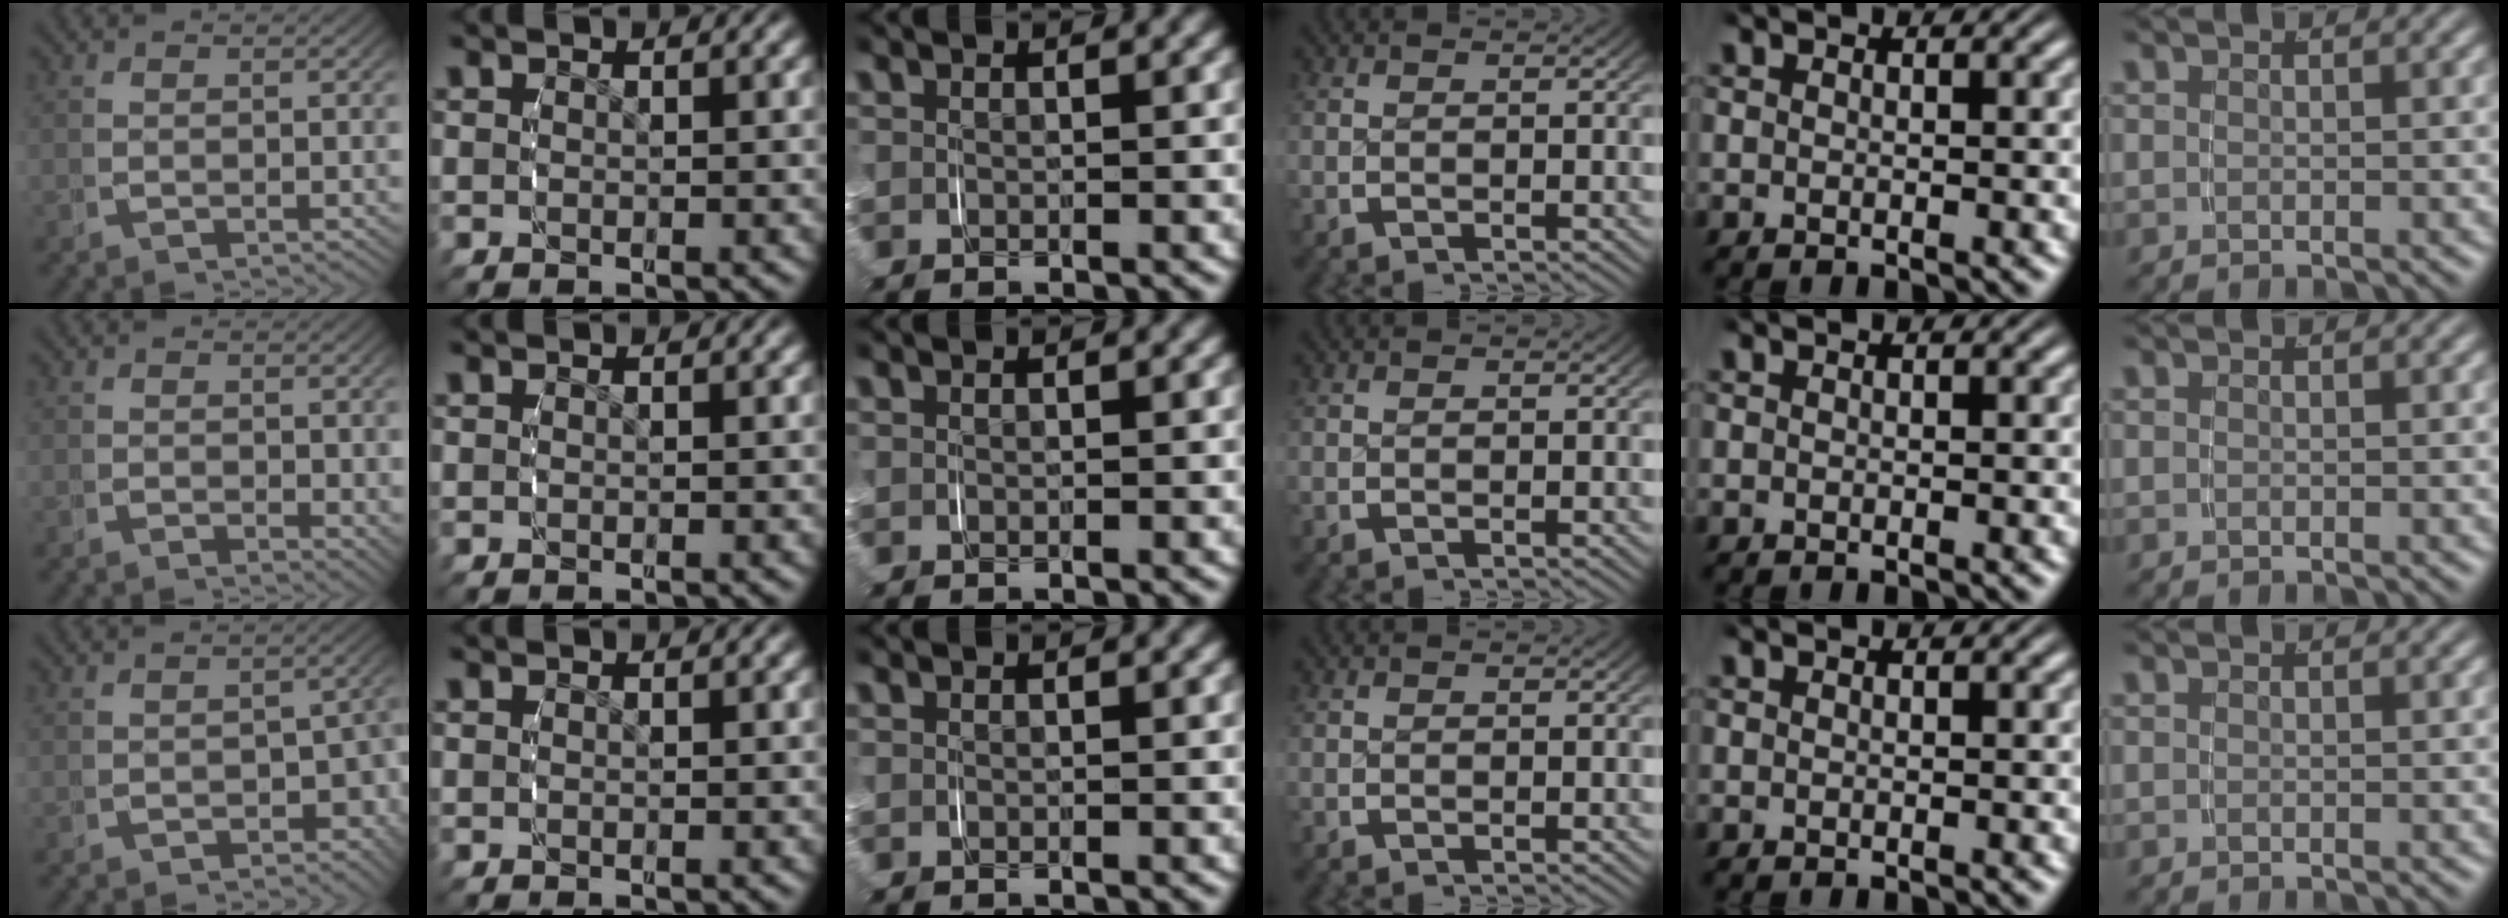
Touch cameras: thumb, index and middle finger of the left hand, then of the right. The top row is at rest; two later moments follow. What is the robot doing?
{"motion": "grasp_and_lifting", "object": "string"}